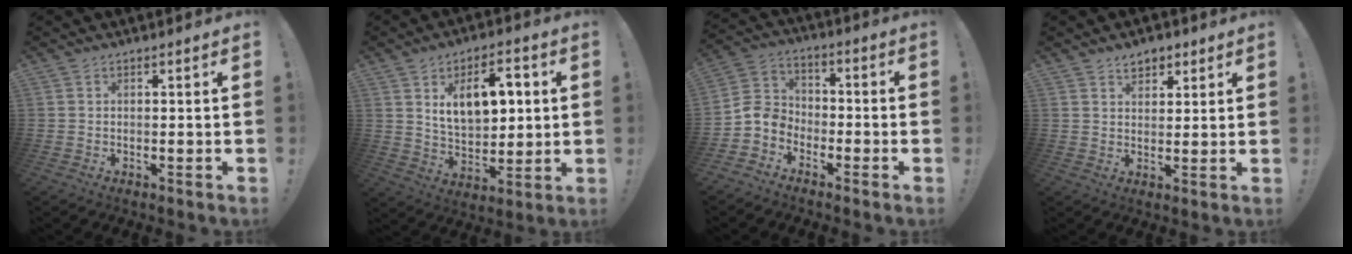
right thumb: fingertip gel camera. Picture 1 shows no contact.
{"total": 13.8, "force": [4.9, 7.9, 10.3], "torque": [-0.153, -0.003, 0.087]}
{"total": 8.4, "force": [-5.6, 5.6, 2.8], "torque": [-0.061, 0.035, -0.105]}
{"total": 4.7, "force": [3.0, 3.1, 1.6], "torque": [-0.016, -0.011, 0.053]}